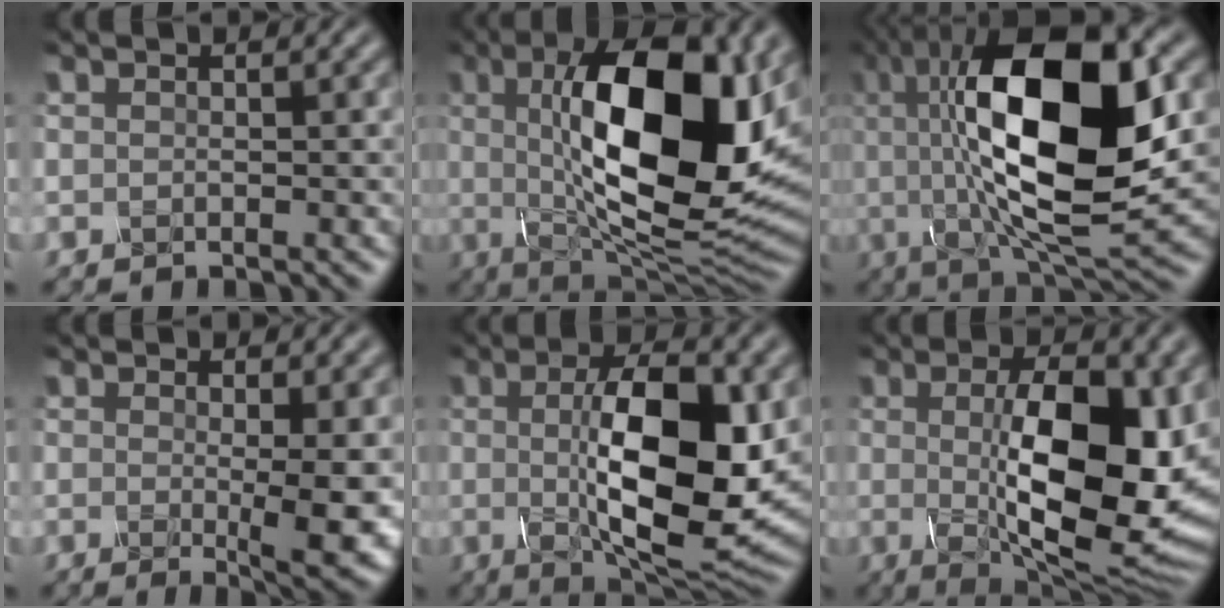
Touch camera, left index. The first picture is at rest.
{"total": 16.5, "force": [2.4, 6.5, 14.9], "torque": [-0.219, 0.002, 0.029]}
{"total": 16.1, "force": [2.6, 5.9, 14.7], "torque": [-0.249, 0.000, 0.039]}
{"total": 5.6, "force": [-0.3, 1.0, 5.5], "torque": [-0.079, -0.016, 0.001]}
{"total": 12.8, "force": [0.3, 4.6, 12.0], "torque": [-0.182, -0.006, 0.005]}
{"total": 14.2, "force": [0.1, 5.5, 13.1], "torque": [-0.188, -0.006, 0.004]}